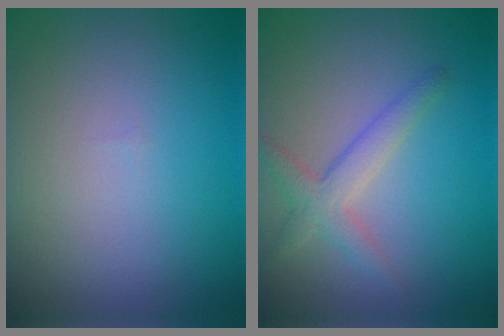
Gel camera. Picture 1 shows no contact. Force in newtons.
{"total": 2.7, "press": 2.7, "slide": 0.1}